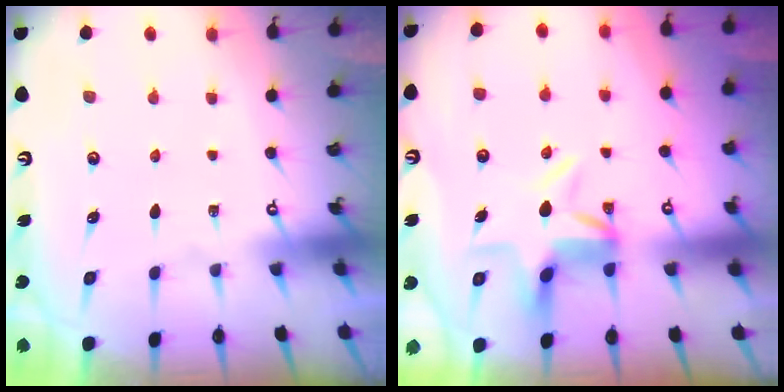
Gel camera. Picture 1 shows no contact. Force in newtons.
{"total": 6.8, "press": 6.5, "slide": 2.1}